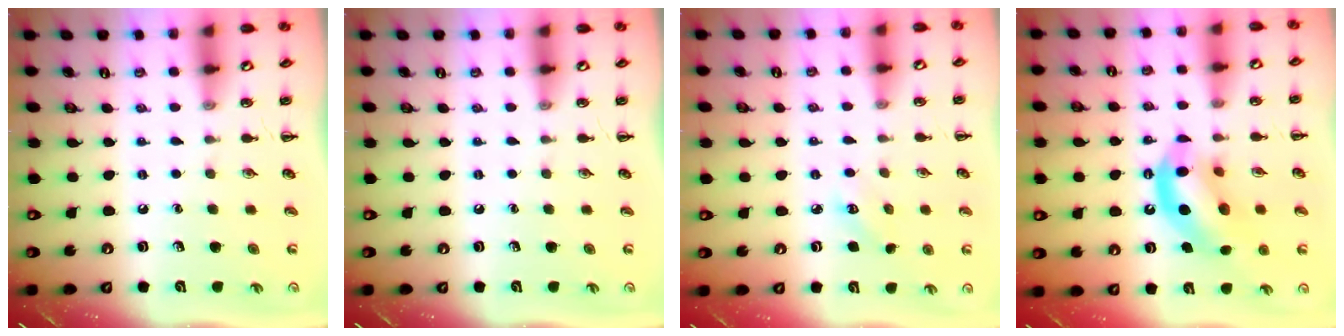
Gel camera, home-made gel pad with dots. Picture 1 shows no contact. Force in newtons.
{"total": 0.0}
{"total": 2.6, "press": 2.5, "slide": 0.7}
{"total": 12.6, "press": 12.2, "slide": 3.2}